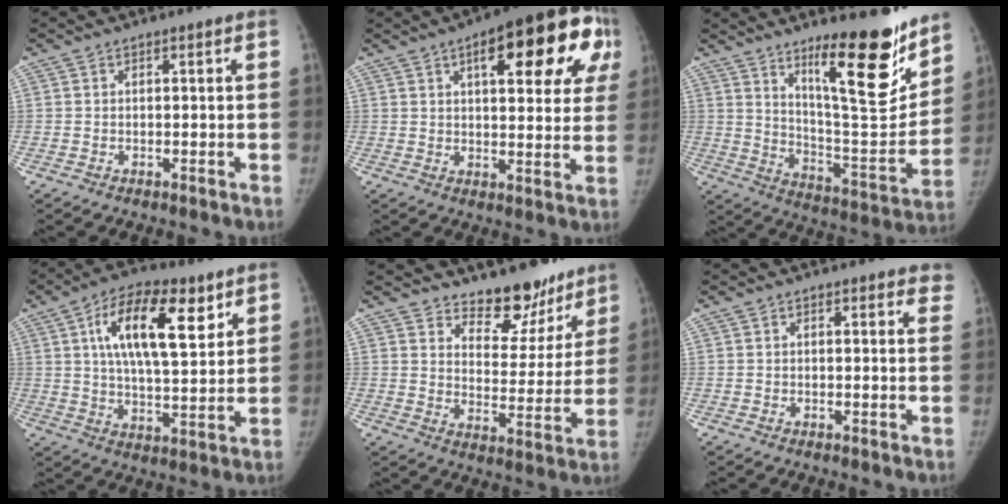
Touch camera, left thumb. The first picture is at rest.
{"total": 20.9, "force": [8.1, 7.8, 17.7], "torque": [-0.198, 0.011, 0.101]}
{"total": 19.8, "force": [13.3, 4.7, 14.0], "torque": [-0.164, -0.105, 0.216]}
{"total": 17.1, "force": [7.2, 7.3, 13.8], "torque": [-0.201, -0.019, 0.118]}
{"total": 13.0, "force": [10.8, 6.0, 3.9], "torque": [0.002, -0.090, 0.154]}
{"total": 3.9, "force": [3.0, 1.5, 1.9], "torque": [0.010, -0.006, 0.024]}